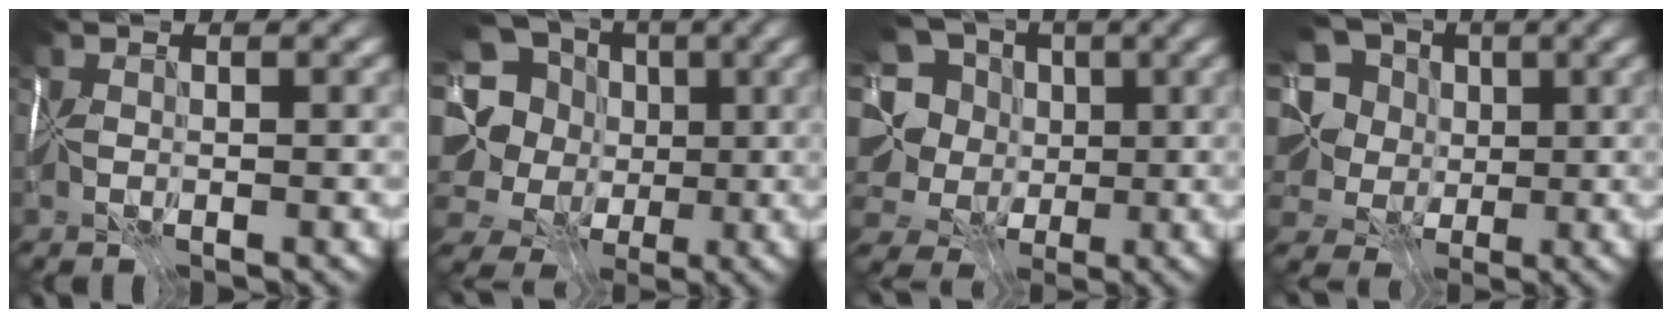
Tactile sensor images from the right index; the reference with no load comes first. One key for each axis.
{"total": 13.9, "fx": 1.9, "fy": 12.5, "fz": 5.9, "tx": -0.138, "ty": 0.020, "tz": 0.011}
{"total": 10.9, "fx": 2.0, "fy": 9.3, "fz": 5.3, "tx": -0.124, "ty": 0.024, "tz": 0.015}
{"total": 9.4, "fx": 2.8, "fy": 7.3, "fz": 5.2, "tx": -0.108, "ty": 0.017, "tz": 0.028}